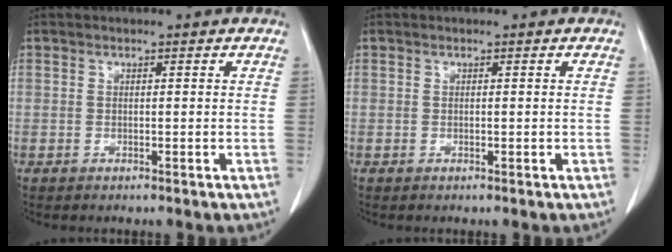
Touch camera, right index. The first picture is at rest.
{"total": 0.0}